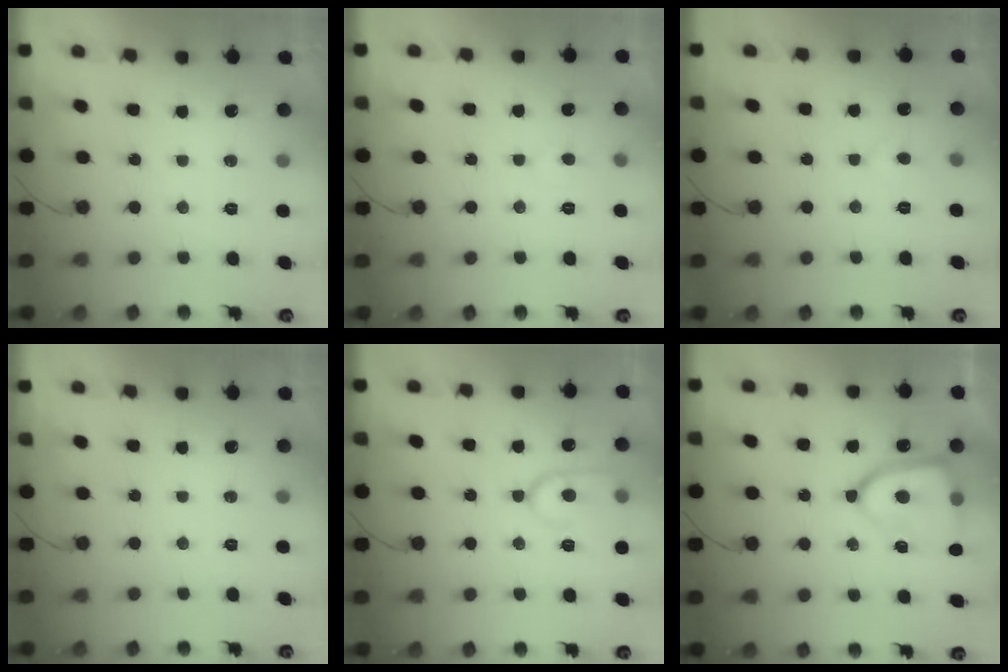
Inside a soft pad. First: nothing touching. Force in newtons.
{"total": 2.2, "press": 2.2, "slide": 0.2}
{"total": 2.9, "press": 2.9, "slide": 0.2}
{"total": 0.0}
{"total": 12.6, "press": 12.6, "slide": 1.2}
{"total": 15.5, "press": 15.5, "slide": 1.0}